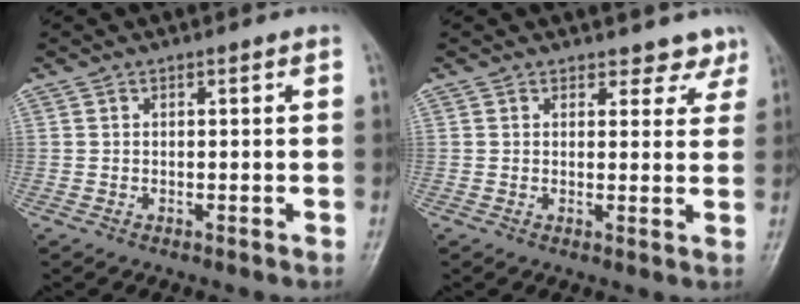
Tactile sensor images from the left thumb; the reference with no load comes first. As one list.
[{"total": 5.9, "force": [5.1, 3.1, 0.4], "torque": [0.034, -0.029, 0.040]}]